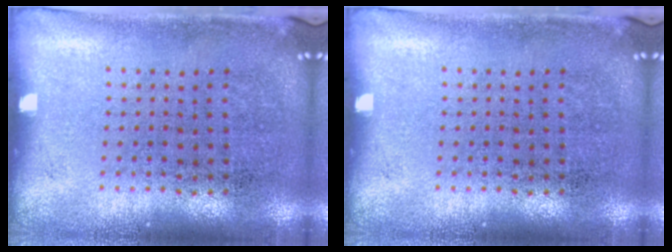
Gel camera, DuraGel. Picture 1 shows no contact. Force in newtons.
{"total": 0.0}